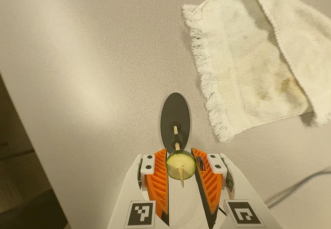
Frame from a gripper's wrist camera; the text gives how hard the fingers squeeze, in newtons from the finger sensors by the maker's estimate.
{"total": 13.5, "left": 14.1, "right": 12.9}